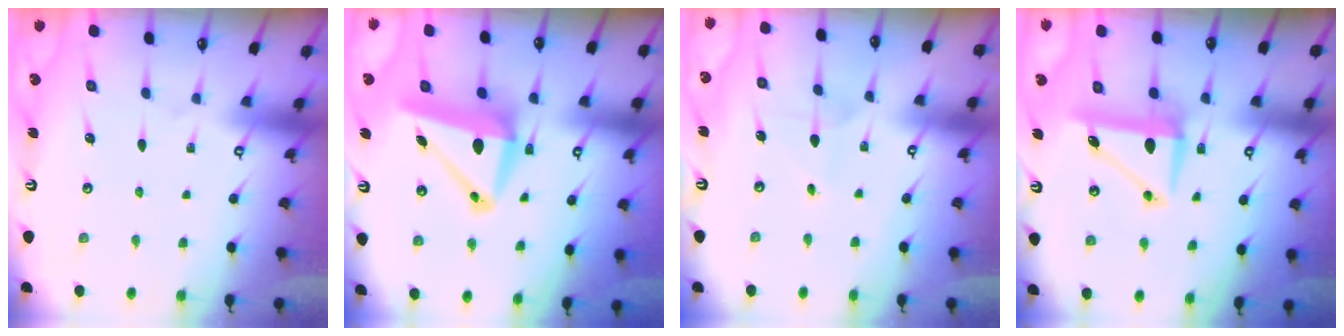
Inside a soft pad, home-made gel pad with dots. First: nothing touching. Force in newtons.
{"total": 10.8, "press": 10.5, "slide": 2.3}
{"total": 3.3, "press": 3.3, "slide": 0.3}
{"total": 7.1, "press": 7.0, "slide": 1.2}